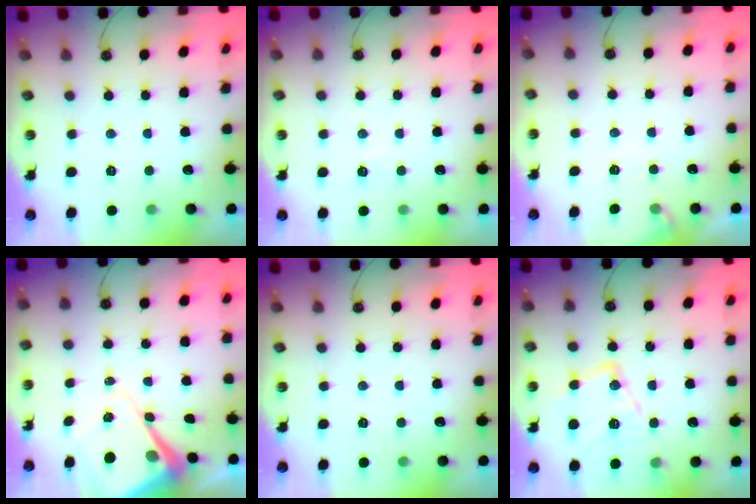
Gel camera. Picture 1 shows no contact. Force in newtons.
{"total": 6.6, "press": 6.5, "slide": 0.8}
{"total": 5.0, "press": 5.0, "slide": 0.7}
{"total": 12.1, "press": 12.0, "slide": 1.0}
{"total": 0.0}
{"total": 16.1, "press": 16.1, "slide": 1.3}